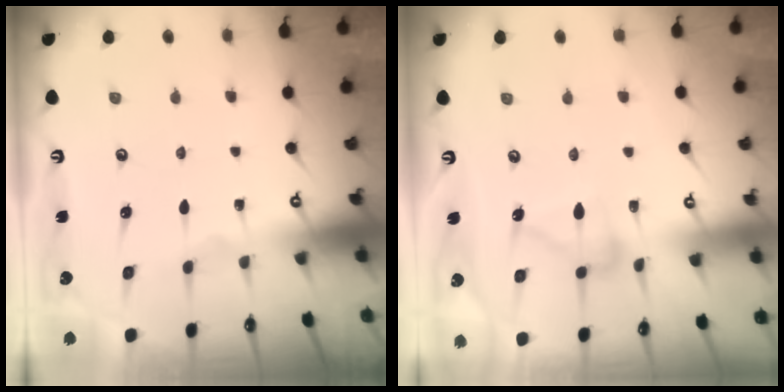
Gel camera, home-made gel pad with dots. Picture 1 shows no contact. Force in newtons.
{"total": 9.5, "press": 9.5, "slide": 0.5}